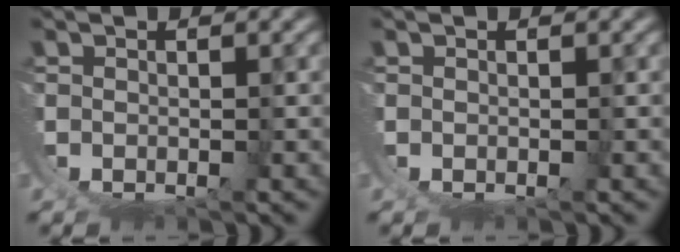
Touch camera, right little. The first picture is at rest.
{"total": 0.0}